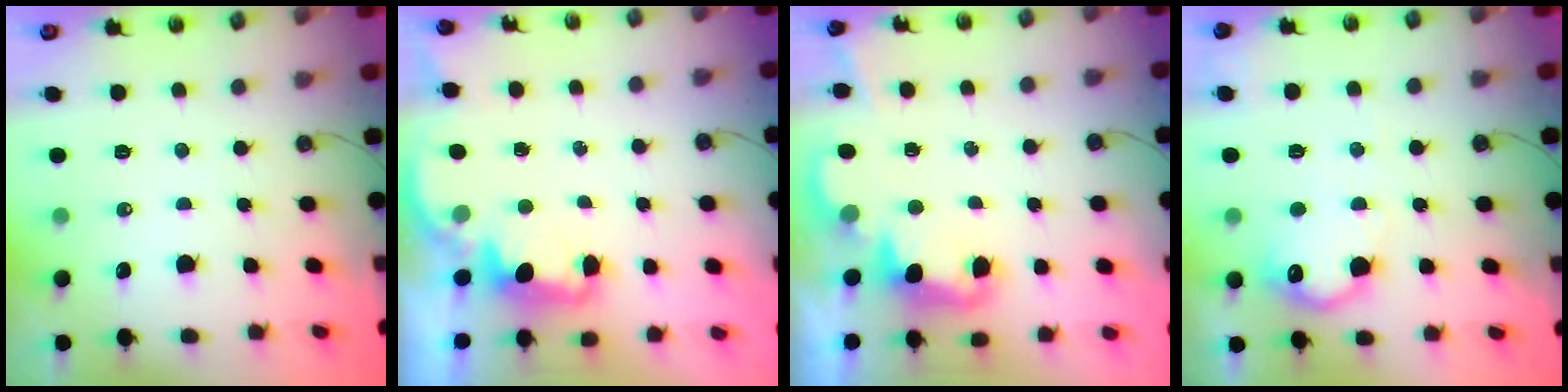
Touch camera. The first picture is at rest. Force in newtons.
{"total": 2.2, "press": 2.1, "slide": 0.8}
{"total": 2.4, "press": 2.4, "slide": 0.6}
{"total": 12.8, "press": 12.8, "slide": 0.6}